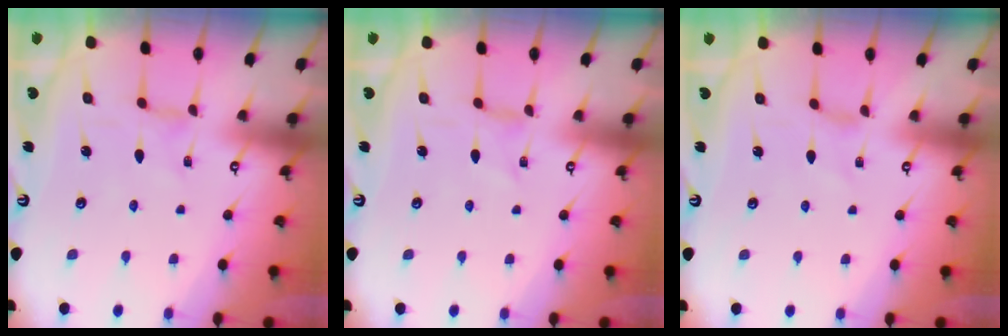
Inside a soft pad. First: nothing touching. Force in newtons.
{"total": 0.0}
{"total": 0.0}